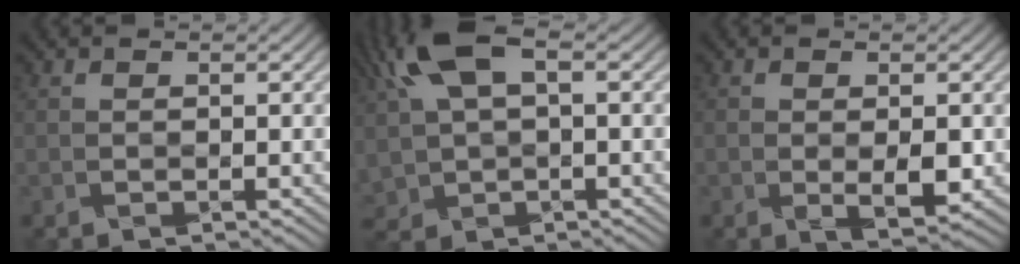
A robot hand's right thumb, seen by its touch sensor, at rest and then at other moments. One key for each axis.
{"total": 10.0, "fx": 3.5, "fy": 5.1, "fz": 7.8, "tx": -0.209, "ty": 0.014, "tz": 0.072}
{"total": 2.6, "fx": -0.1, "fy": 0.7, "fz": 2.5, "tx": -0.049, "ty": -0.007, "tz": 0.005}